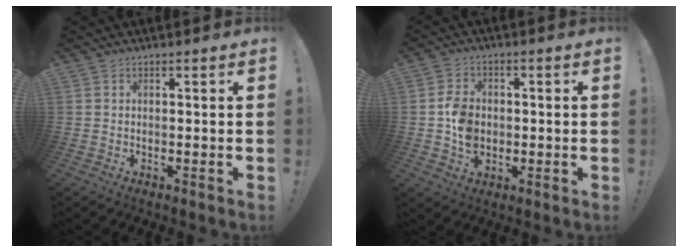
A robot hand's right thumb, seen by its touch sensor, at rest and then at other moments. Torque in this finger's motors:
{"motor_torque": [0.53, 0.68, 0.08, 0.02, 0.01]}